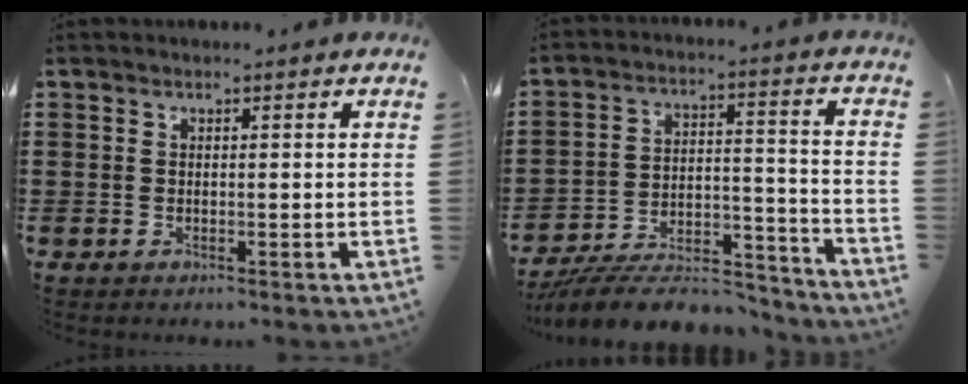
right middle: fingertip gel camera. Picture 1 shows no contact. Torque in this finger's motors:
{"motor_torque": [1.75, -0.39, 0.88, 0.21]}